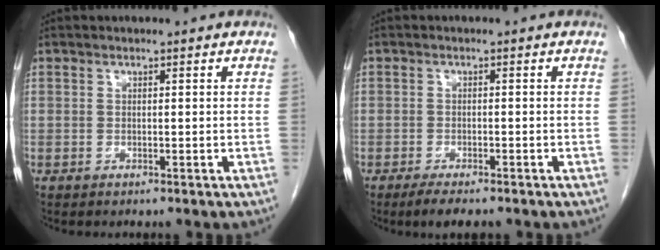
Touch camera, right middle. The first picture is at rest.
{"total": 3.4, "force": [-2.6, 0.7, 2.1], "torque": [-0.039, -0.009, -0.038]}